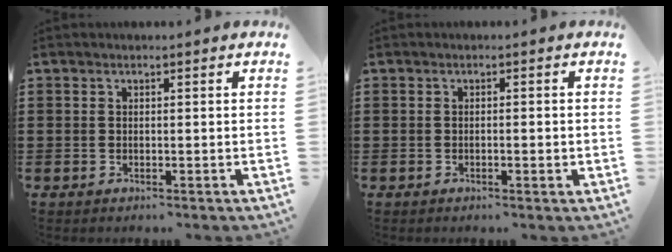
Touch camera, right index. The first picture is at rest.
{"total": 1.2, "force": [-0.4, 0.3, 1.1], "torque": [-0.019, -0.003, -0.006]}